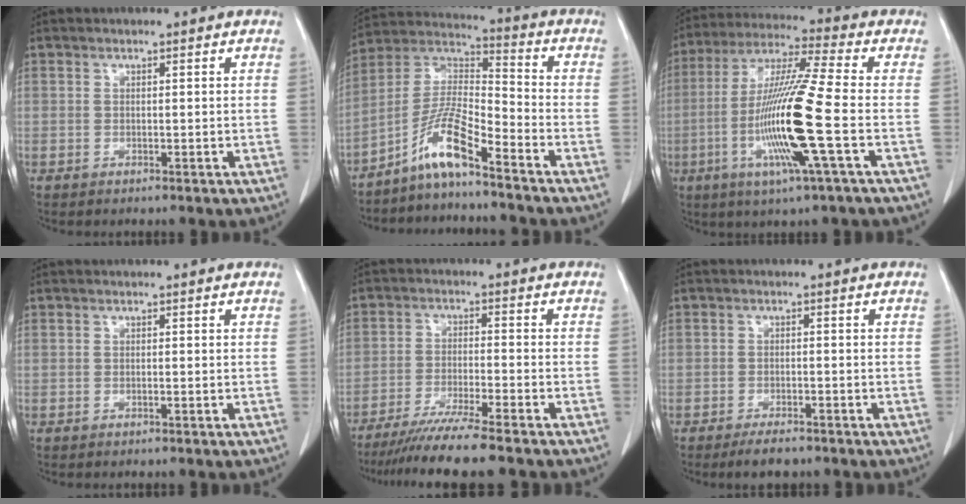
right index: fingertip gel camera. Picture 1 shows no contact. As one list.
[{"total": 9.3, "force": [-6.5, 0.6, 6.6], "torque": [-0.139, 0.010, -0.128]}, {"total": 15.9, "force": [-3.8, -0.7, 15.5], "torque": [-0.313, -0.012, -0.083]}, {"total": 0.0}, {"total": 9.9, "force": [-8.2, -1.1, 5.4], "torque": [-0.077, -0.032, -0.135]}, {"total": 3.3, "force": [-2.6, 1.3, 1.6], "torque": [-0.027, -0.001, -0.037]}]